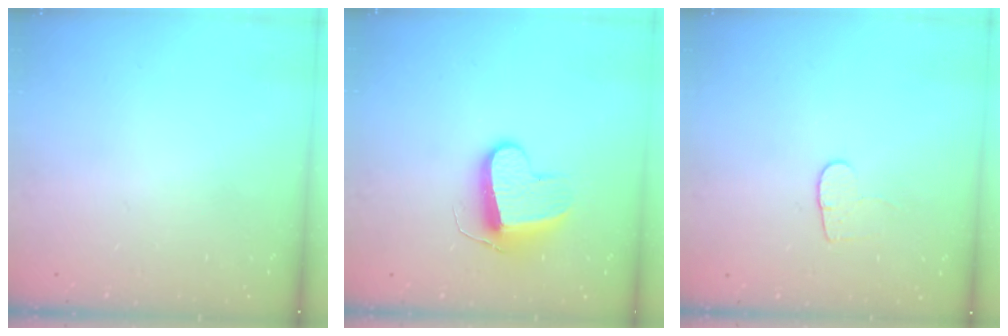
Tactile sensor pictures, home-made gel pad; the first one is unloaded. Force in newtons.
{"total": 9.9, "press": 9.9, "slide": 0.6}
{"total": 4.5, "press": 4.4, "slide": 0.5}